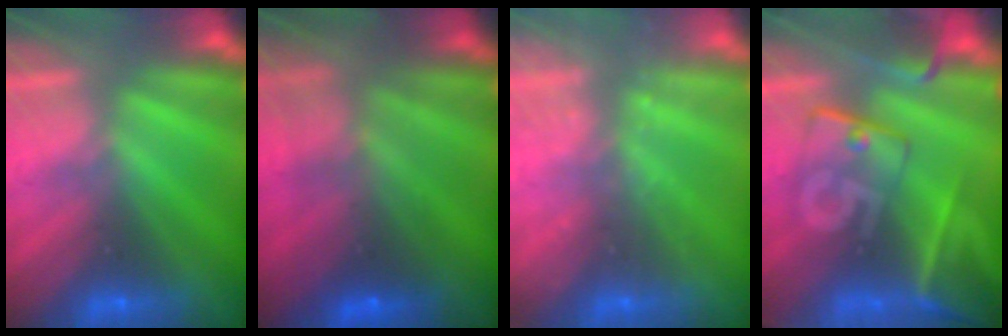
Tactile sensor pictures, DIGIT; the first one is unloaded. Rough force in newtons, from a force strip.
{"total": 7.0}
{"total": 2.1}
{"total": 8.8}